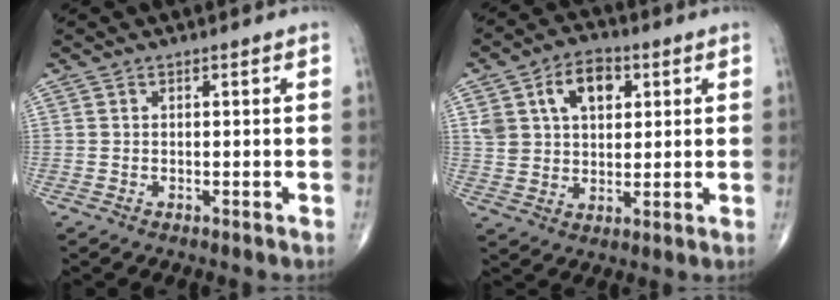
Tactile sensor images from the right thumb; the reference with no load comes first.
{"total": 11.3, "force": [4.0, 7.6, 7.3], "torque": [-0.096, 0.000, 0.070]}